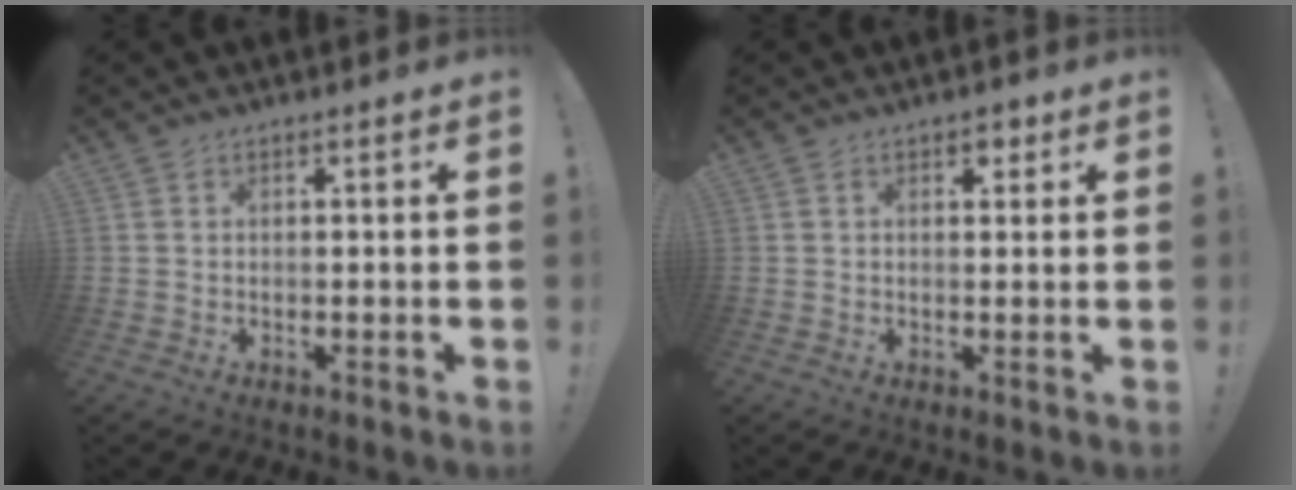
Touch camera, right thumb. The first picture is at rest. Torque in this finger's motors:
{"motor_torque": [0.11, 0.93, 0.40, 0.15, -0.04]}